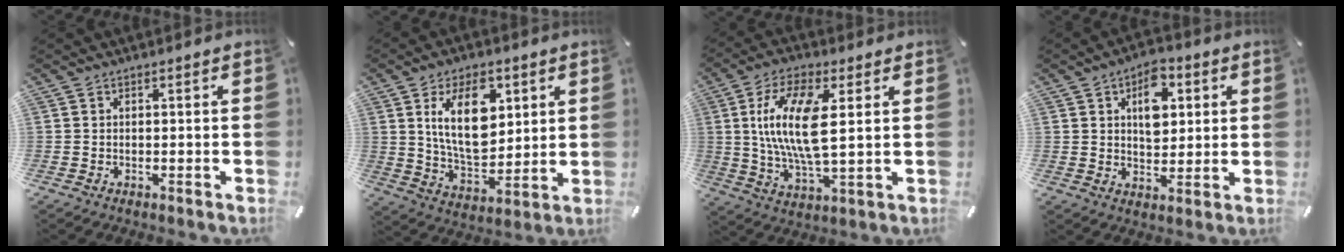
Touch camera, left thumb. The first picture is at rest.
{"total": 16.0, "force": [5.6, 9.4, 11.7], "torque": [-0.214, -0.008, 0.093]}
{"total": 15.6, "force": [3.2, 5.9, 14.0], "torque": [-0.305, -0.008, 0.049]}
{"total": 9.8, "force": [3.3, 6.4, 6.6], "torque": [-0.083, -0.005, 0.053]}